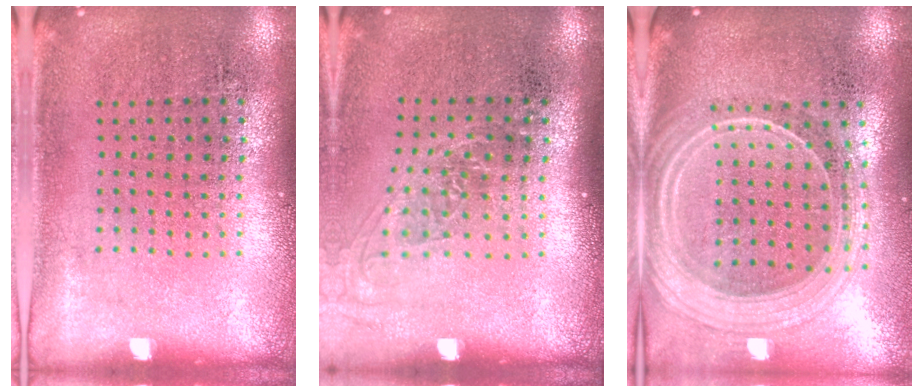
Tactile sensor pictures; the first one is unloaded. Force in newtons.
{"total": 1.3, "press": 1.1, "slide": 0.8}
{"total": 2.5, "press": 2.1, "slide": 1.2}